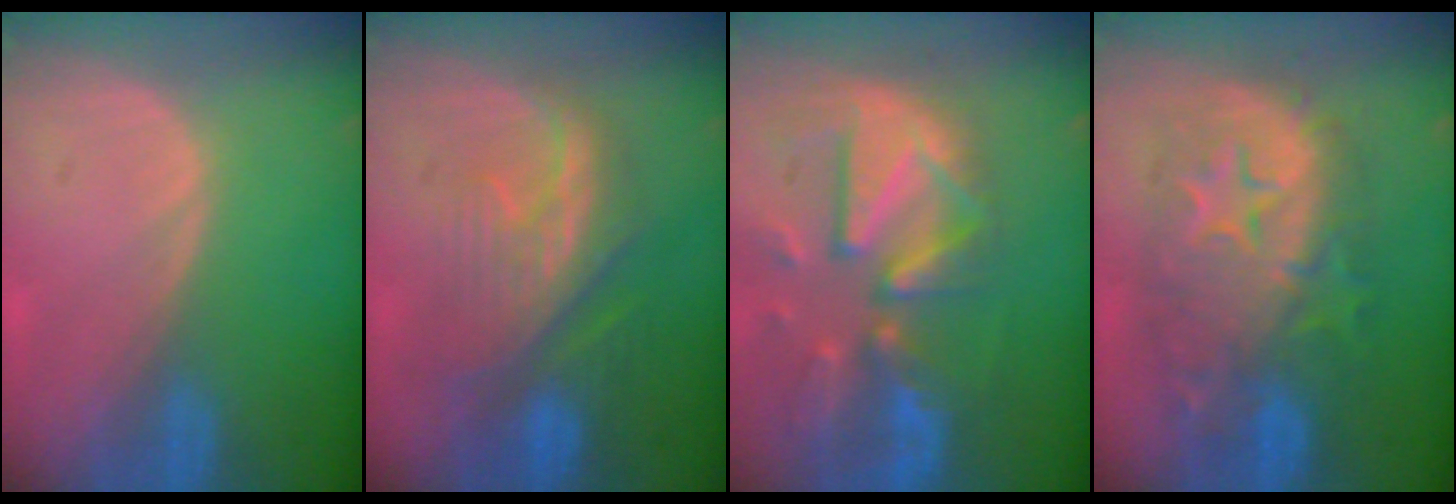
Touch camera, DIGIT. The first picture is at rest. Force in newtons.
{"total": 9.4, "press": 8.8, "slide": 3.5}
{"total": 12.3, "press": 10.6, "slide": 6.2}
{"total": 11.9, "press": 11.9, "slide": 1.0}